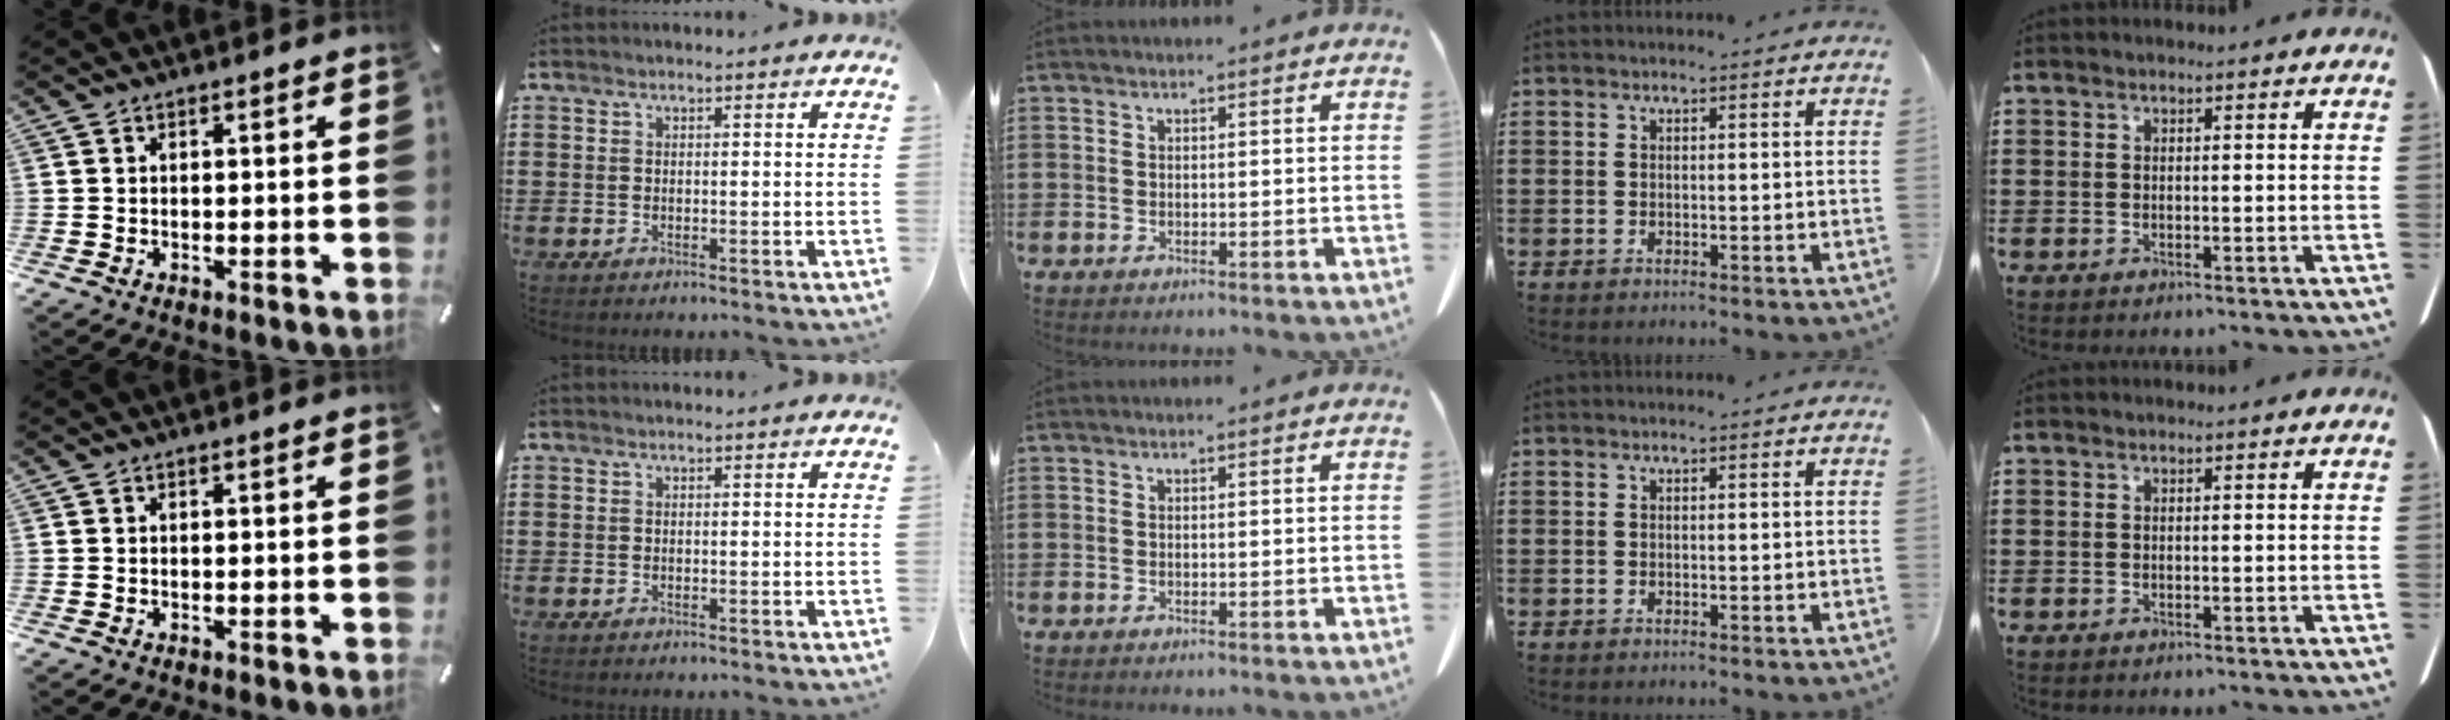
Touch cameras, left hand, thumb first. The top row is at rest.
{}